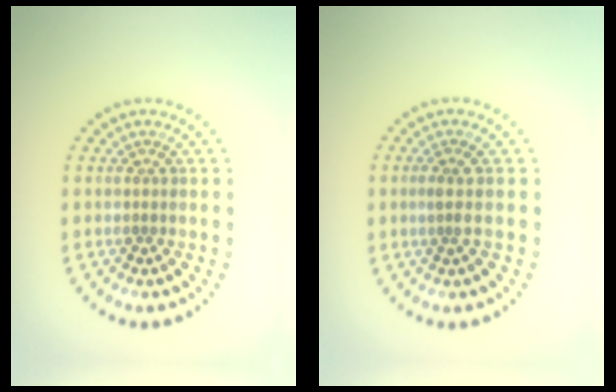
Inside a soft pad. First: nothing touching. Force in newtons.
{"total": 1.0, "press": 0.7, "slide": 0.7}